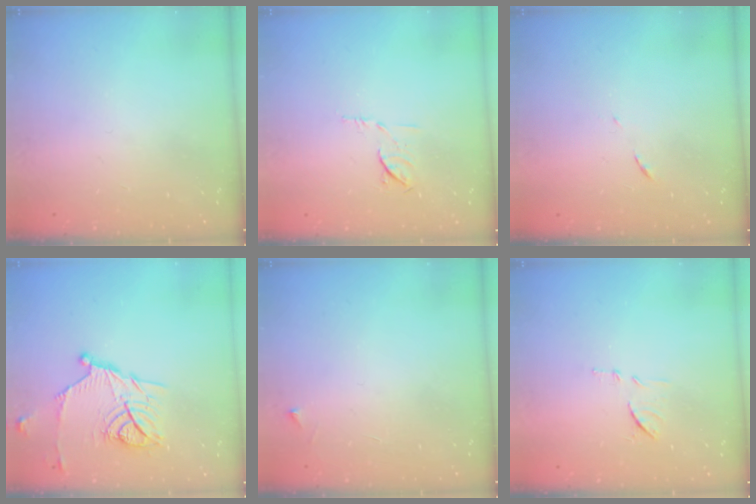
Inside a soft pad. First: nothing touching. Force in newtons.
{"total": 6.7, "press": 6.6, "slide": 1.1}
{"total": 5.6, "press": 5.6, "slide": 0.4}
{"total": 14.1, "press": 14.1, "slide": 0.2}
{"total": 2.5, "press": 2.5, "slide": 0.3}
{"total": 8.2, "press": 8.2, "slide": 0.6}